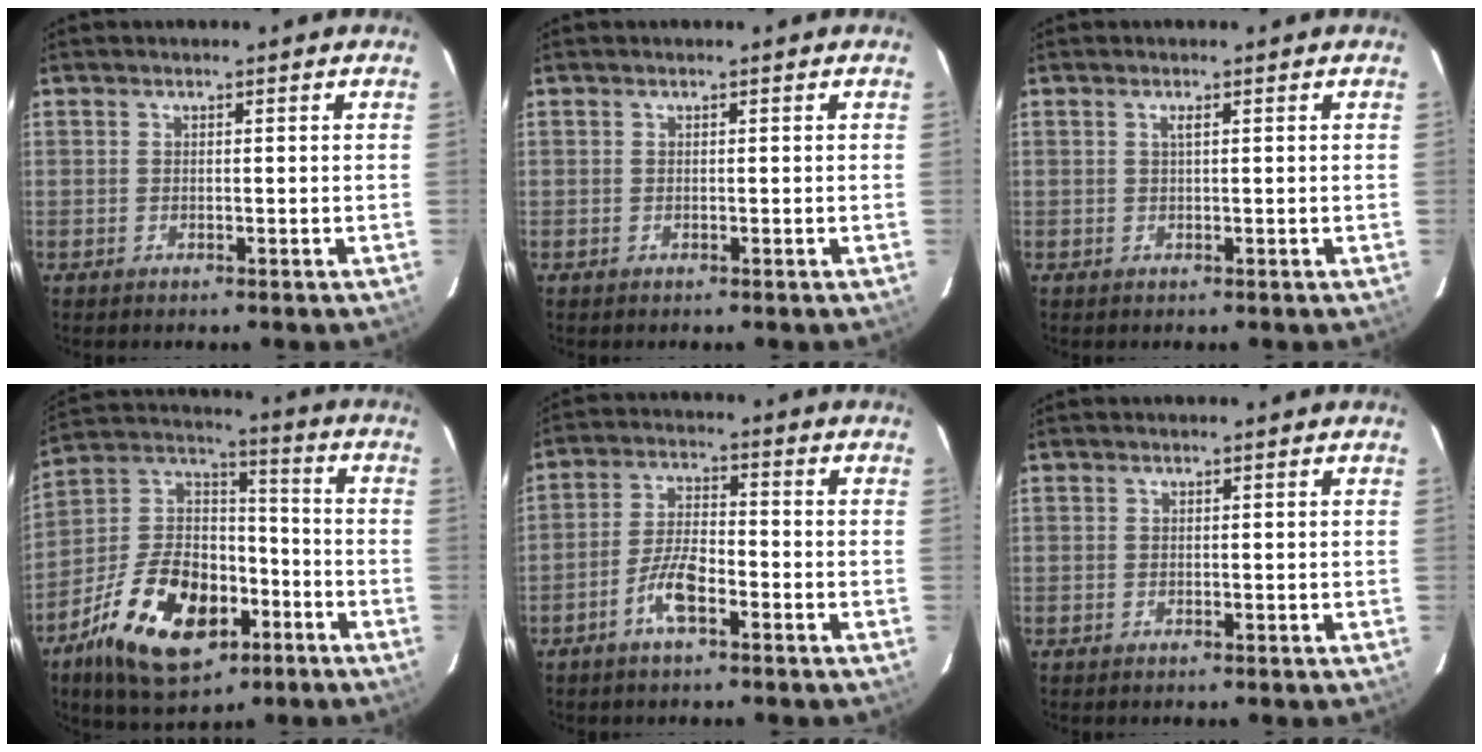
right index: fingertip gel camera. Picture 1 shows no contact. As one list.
[{"total": 0.0}, {"total": 0.8, "force": [0.3, -0.1, 0.7], "torque": [-0.013, 0.001, 0.005]}, {"total": 21.8, "force": [-10.5, 12.5, 14.5], "torque": [-0.296, 0.016, -0.166]}, {"total": 6.6, "force": [-3.8, 1.9, 5.0], "torque": [-0.108, 0.006, -0.071]}, {"total": 0.0}]